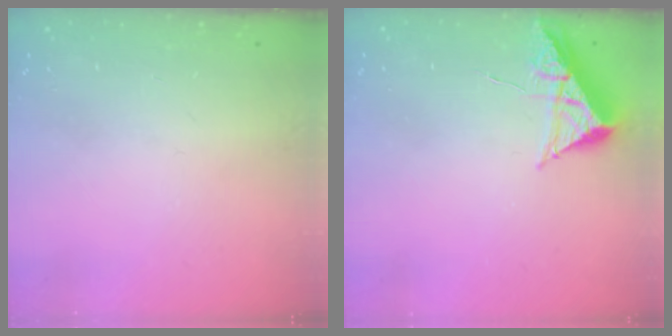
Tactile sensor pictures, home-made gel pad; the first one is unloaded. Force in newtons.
{"total": 7.9, "press": 7.9, "slide": 0.8}